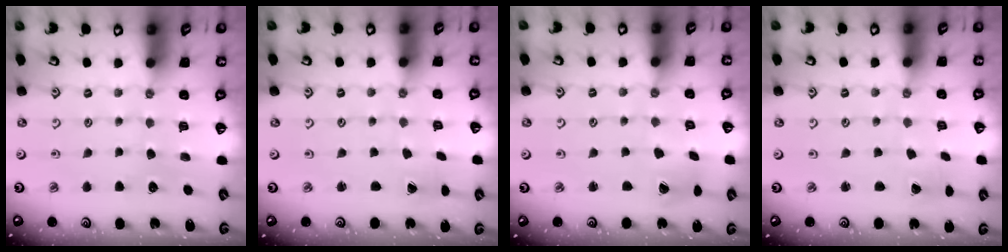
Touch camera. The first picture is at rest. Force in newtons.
{"total": 1.5, "press": 1.5, "slide": 0.0}
{"total": 2.8, "press": 2.8, "slide": 0.4}
{"total": 1.7, "press": 1.7, "slide": 0.3}